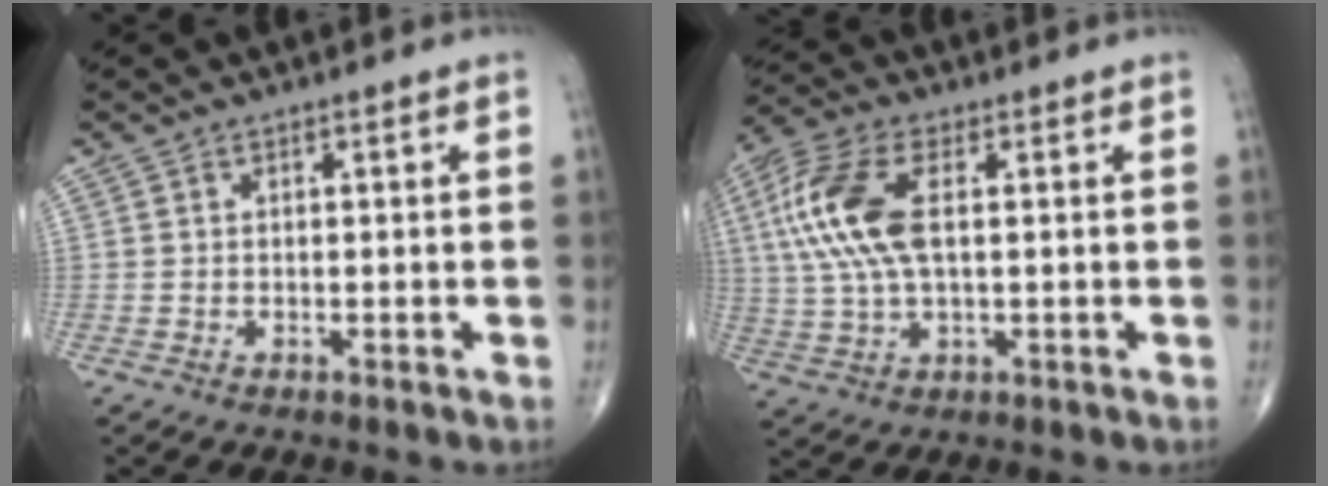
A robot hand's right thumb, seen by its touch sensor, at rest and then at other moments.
{"total": 13.4, "force": [2.4, 6.3, 11.6], "torque": [-0.272, 0.011, 0.047]}